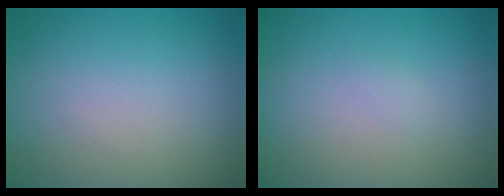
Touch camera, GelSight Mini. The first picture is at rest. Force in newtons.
{"total": 0.5, "press": 0.5, "slide": 0.0}